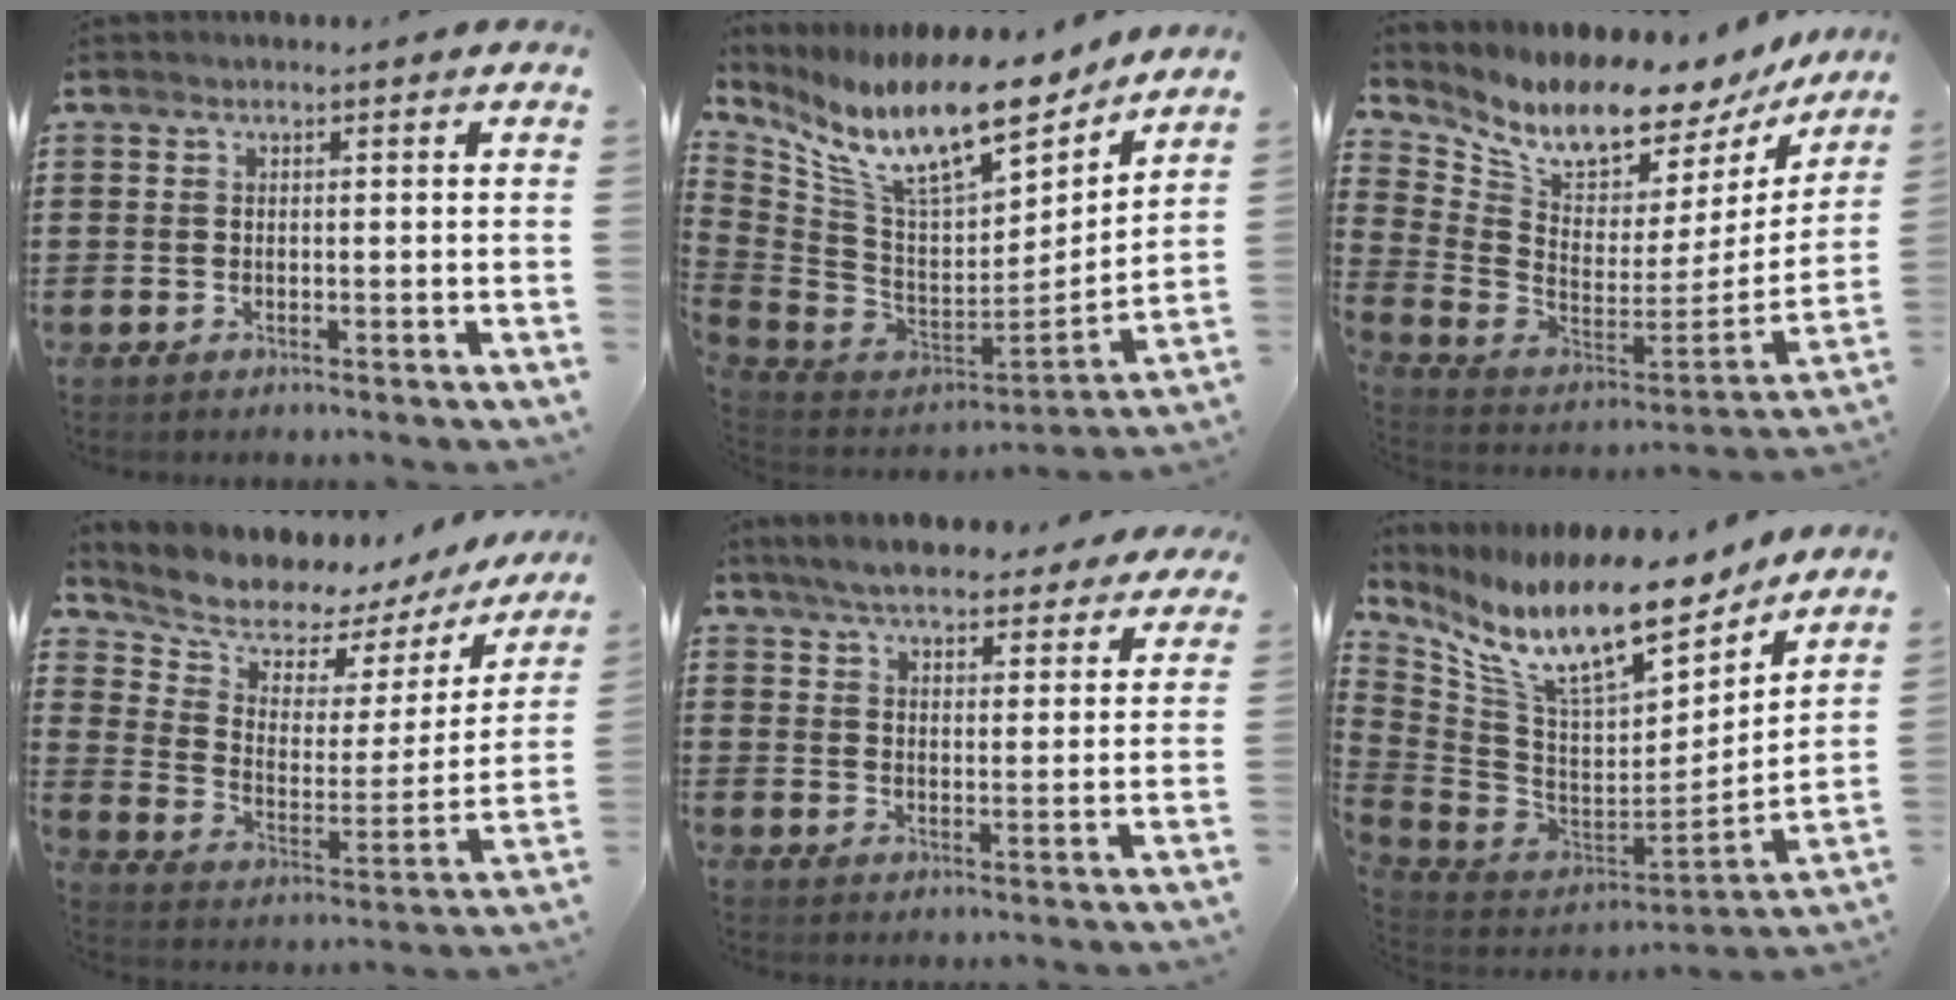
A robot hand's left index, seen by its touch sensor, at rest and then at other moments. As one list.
[{"total": 16.7, "force": [11.4, 4.4, 11.4], "torque": [-0.230, -0.081, 0.195]}, {"total": 8.8, "force": [7.6, 2.4, 3.9], "torque": [-0.103, -0.072, 0.127]}, {"total": 6.7, "force": [6.2, 2.3, 1.0], "torque": [-0.056, -0.055, 0.104]}, {"total": 6.0, "force": [5.7, 0.9, 1.8], "torque": [-0.058, -0.017, 0.102]}, {"total": 16.8, "force": [11.5, 4.6, 11.3], "torque": [-0.240, -0.076, 0.197]}]